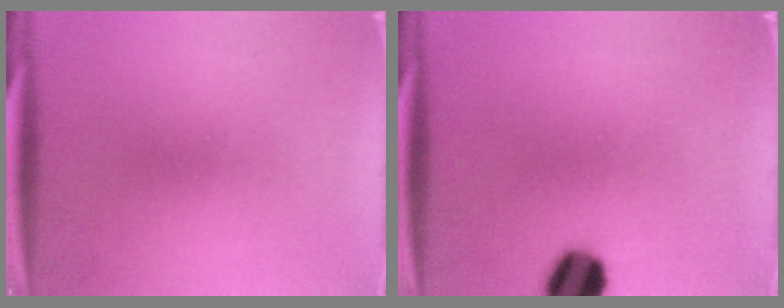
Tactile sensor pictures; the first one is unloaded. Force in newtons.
{"total": 8.4}